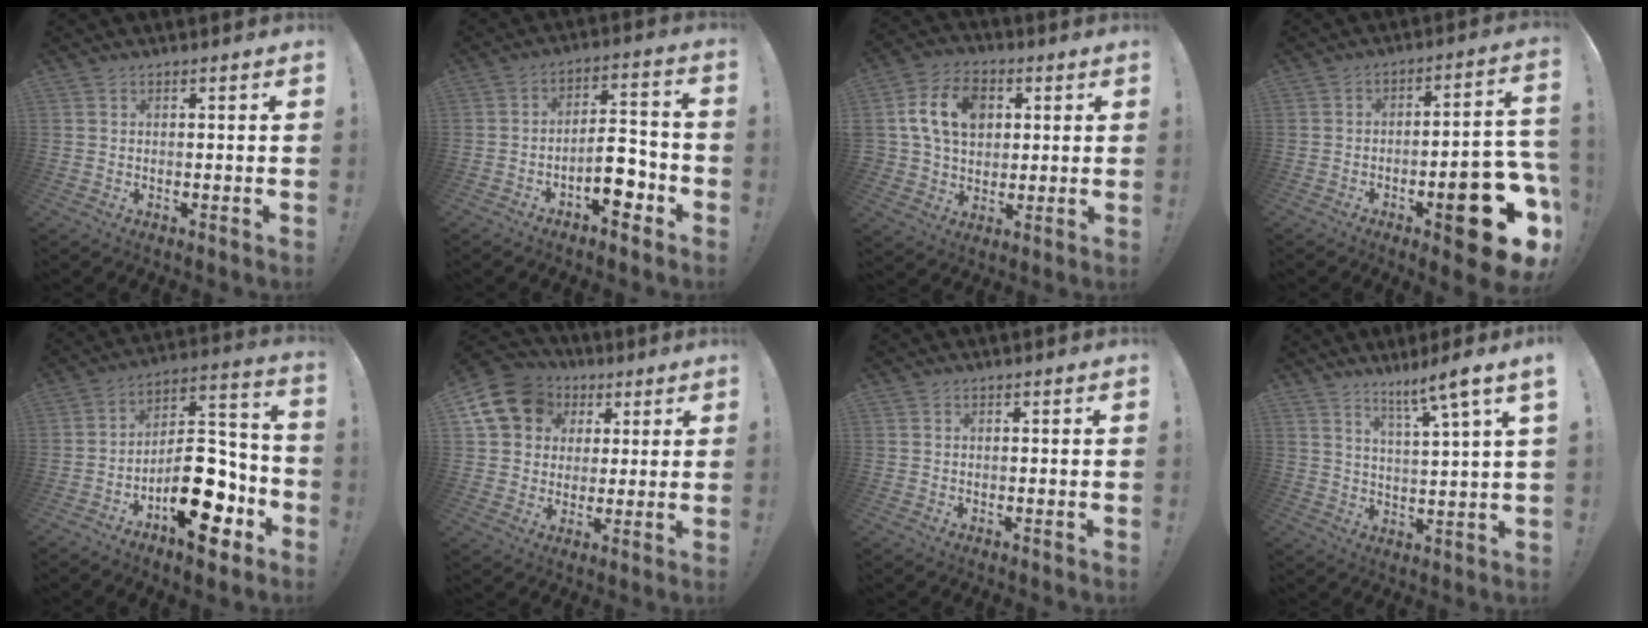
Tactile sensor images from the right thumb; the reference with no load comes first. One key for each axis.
{"total": 10.2, "fx": -5.1, "fy": 4.4, "fz": 7.6, "tx": -0.106, "ty": 0.029, "tz": -0.085}
{"total": 14.6, "fx": 4.0, "fy": 11.3, "fz": 8.3, "tx": -0.132, "ty": 0.000, "tz": 0.080}
{"total": 19.5, "fx": -7.7, "fy": 6.1, "fz": 16.8, "tx": -0.199, "ty": 0.038, "tz": -0.103}
{"total": 20.1, "fx": -8.6, "fy": 10.2, "fz": 15.0, "tx": -0.207, "ty": 0.064, "tz": -0.123}
{"total": 15.4, "fx": 5.9, "fy": 12.5, "fz": 6.9, "tx": -0.107, "ty": -0.017, "tz": 0.123}
{"total": 0.0}
{"total": 8.3, "fx": 5.4, "fy": -0.9, "fz": 6.2, "tx": -0.097, "ty": -0.038, "tz": 0.079}